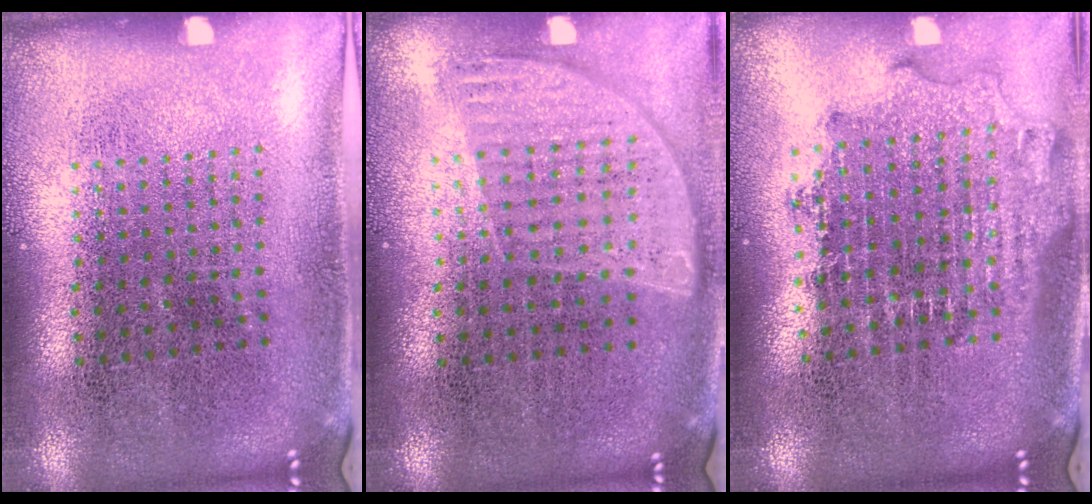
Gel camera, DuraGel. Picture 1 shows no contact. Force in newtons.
{"total": 0.8, "press": 0.8, "slide": 0.3}
{"total": 1.8, "press": 1.4, "slide": 1.1}